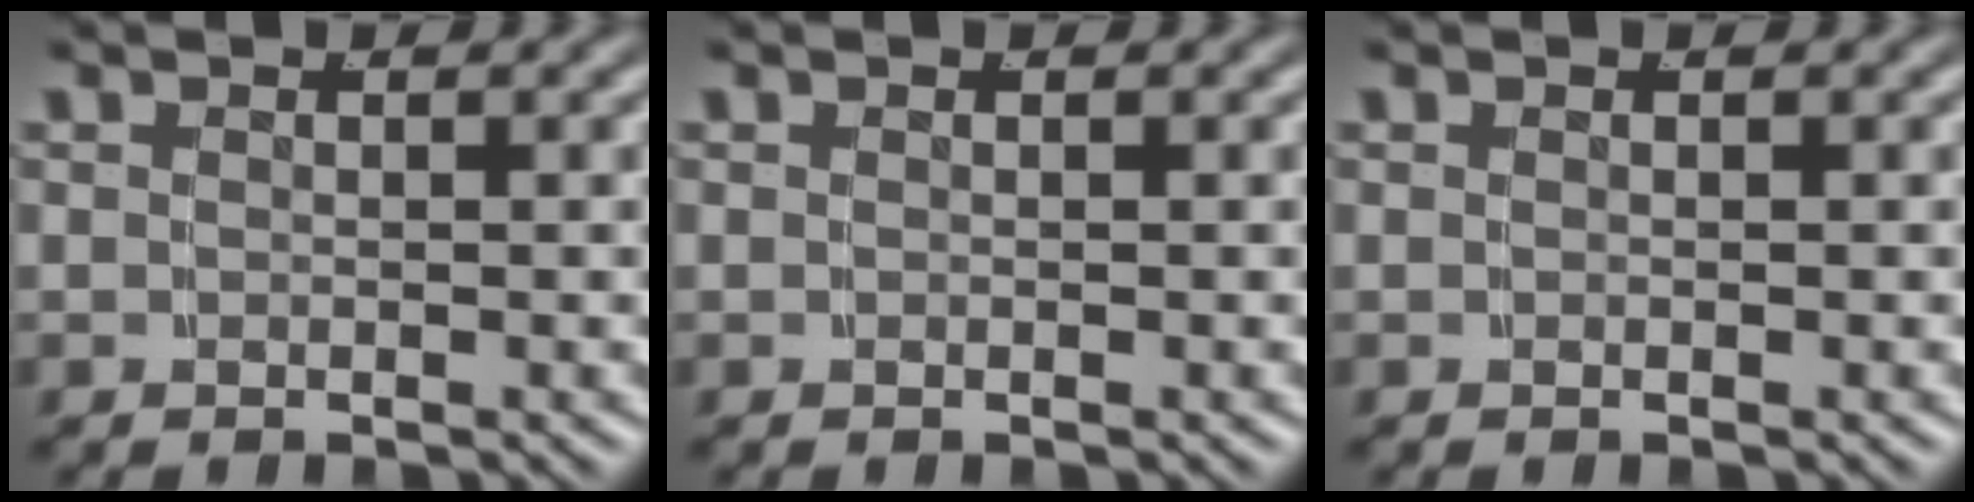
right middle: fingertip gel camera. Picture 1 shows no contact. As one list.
[{"total": 0.0}, {"total": 0.0}]